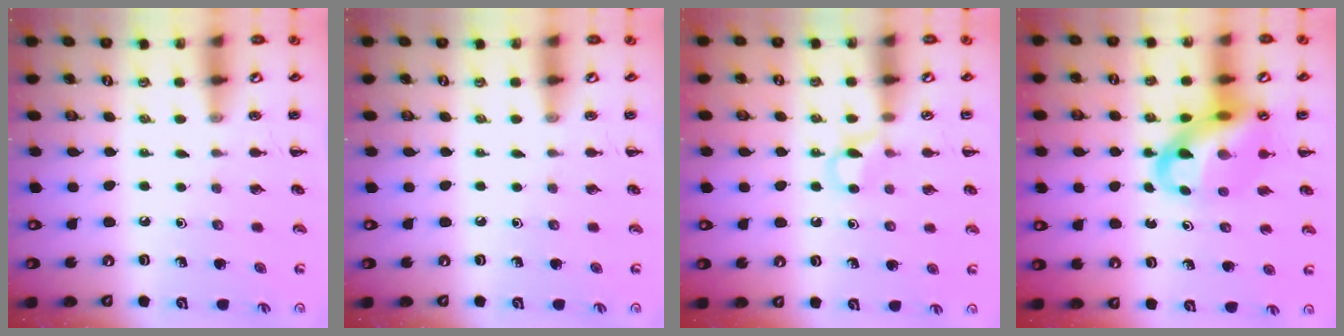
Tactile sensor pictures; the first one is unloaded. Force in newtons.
{"total": 0.0}
{"total": 4.3, "press": 4.0, "slide": 1.4}
{"total": 14.5, "press": 14.0, "slide": 3.7}